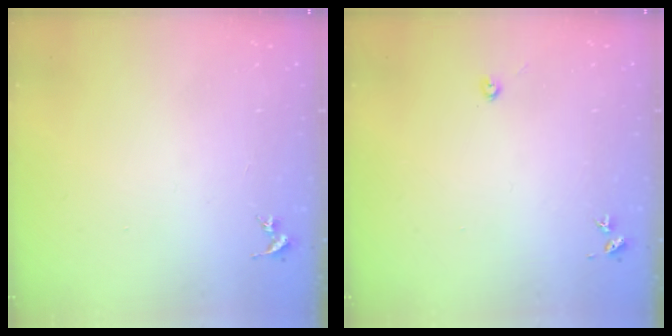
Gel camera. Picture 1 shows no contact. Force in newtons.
{"total": 2.2, "press": 2.2, "slide": 0.3}